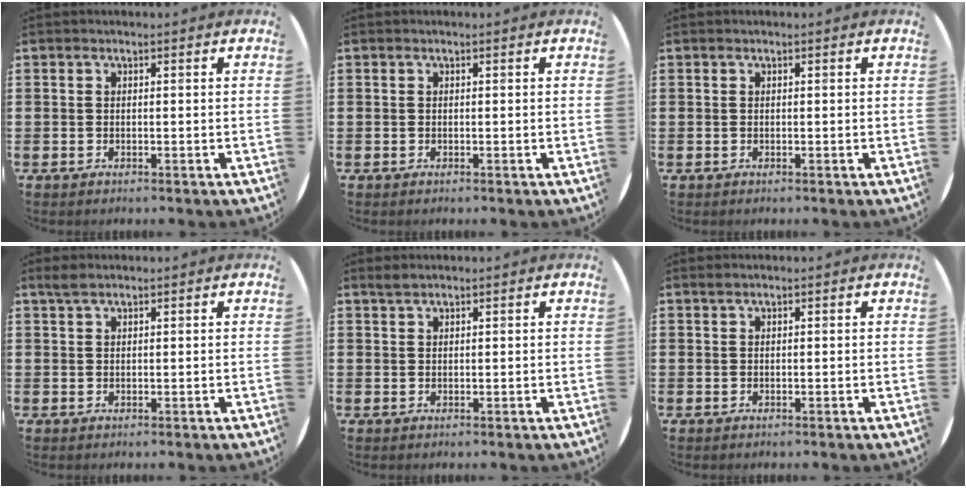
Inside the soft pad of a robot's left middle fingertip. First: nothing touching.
{"total": 0.0}
{"total": 0.0}
{"total": 1.5, "force": [1.3, 0.4, 0.7], "torque": [-0.017, 0.004, 0.023]}
{"total": 1.0, "force": [0.9, 0.2, 0.3], "torque": [-0.007, 0.002, 0.018]}
{"total": 0.0}